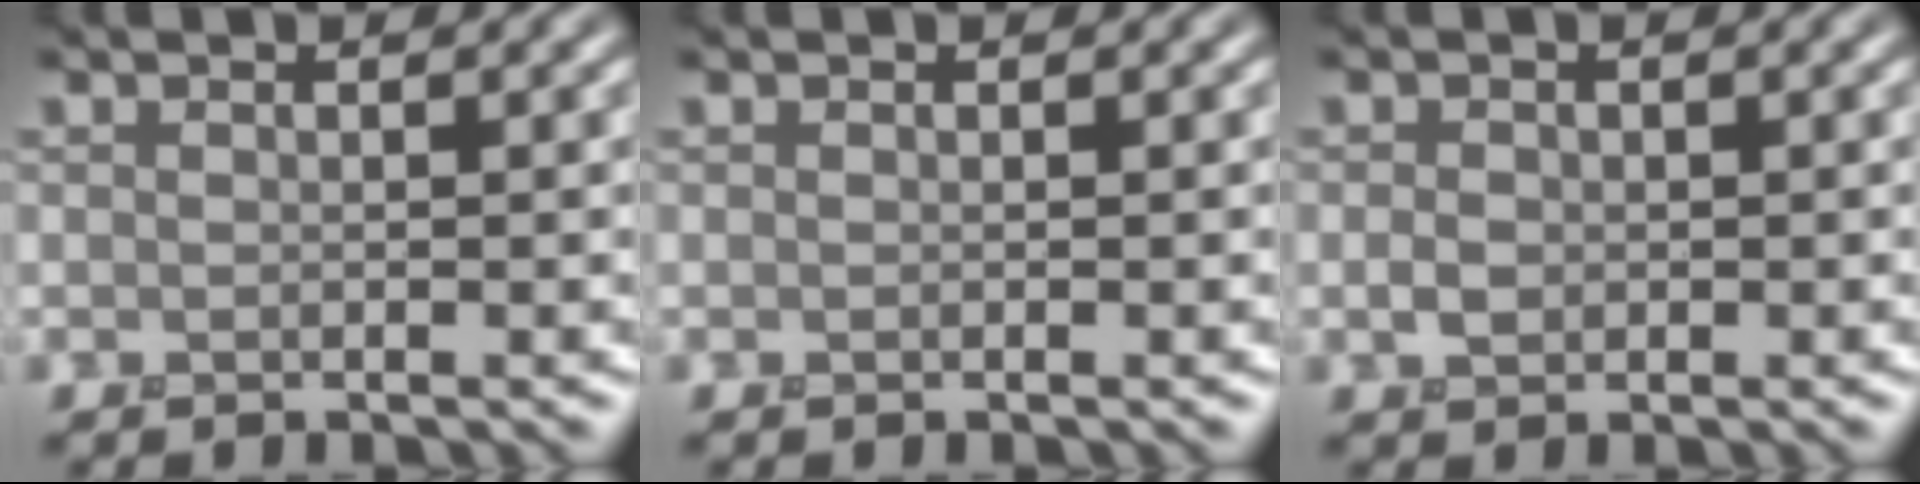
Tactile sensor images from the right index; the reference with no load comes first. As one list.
[{"total": 0.0}, {"total": 1.0, "force": [0.0, 0.9, 0.5], "torque": [-0.011, 0.001, -0.006]}]